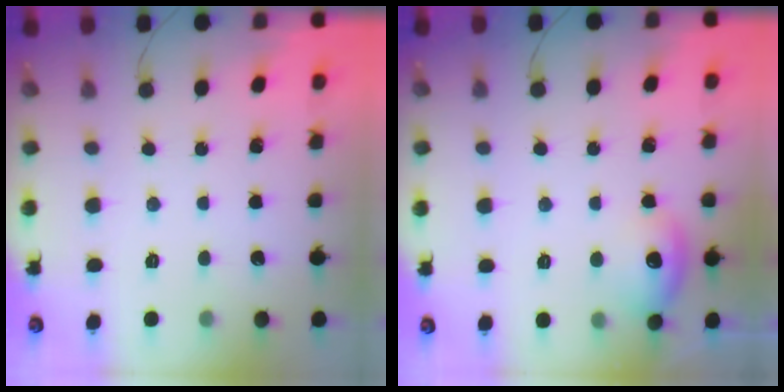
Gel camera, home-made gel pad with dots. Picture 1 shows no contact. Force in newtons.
{"total": 9.1, "press": 9.0, "slide": 1.3}